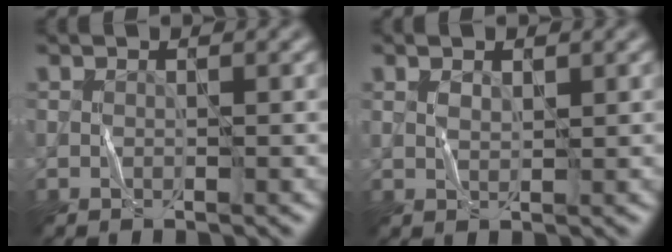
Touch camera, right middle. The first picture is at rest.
{"total": 1.1, "force": [0.8, 0.4, 0.6], "torque": [-0.013, 0.002, 0.017]}